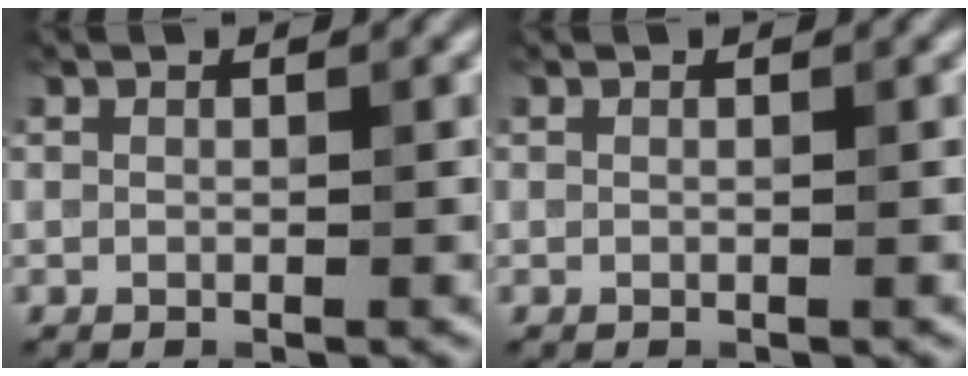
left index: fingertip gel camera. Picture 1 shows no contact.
{"total": 0.0}